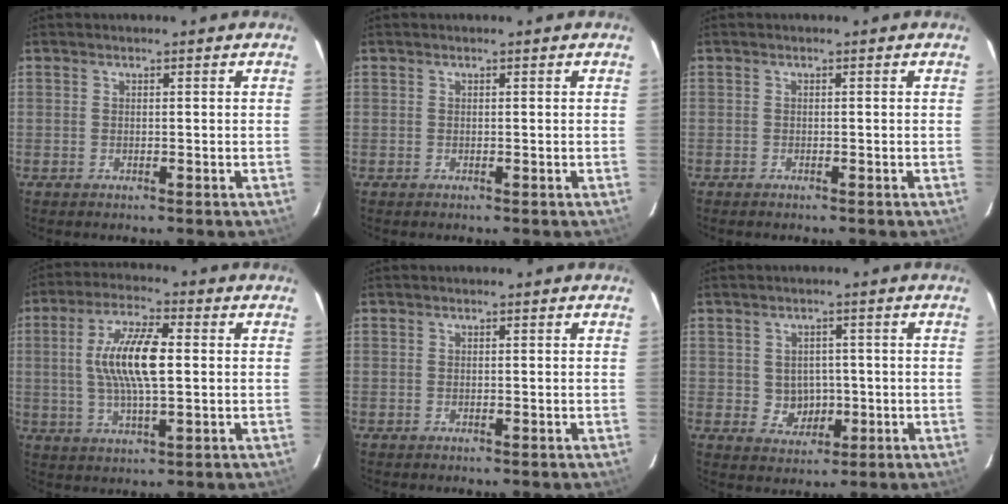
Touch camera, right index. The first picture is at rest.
{"total": 0.0}
{"total": 0.5, "force": [-0.5, 0.0, 0.2], "torque": [-0.004, -0.001, -0.010]}
{"total": 11.5, "force": [1.0, 3.2, 11.1], "torque": [-0.216, 0.008, 0.020]}
{"total": 0.0}
{"total": 4.8, "force": [-0.3, 4.4, 1.7], "torque": [-0.037, 0.012, 0.010]}